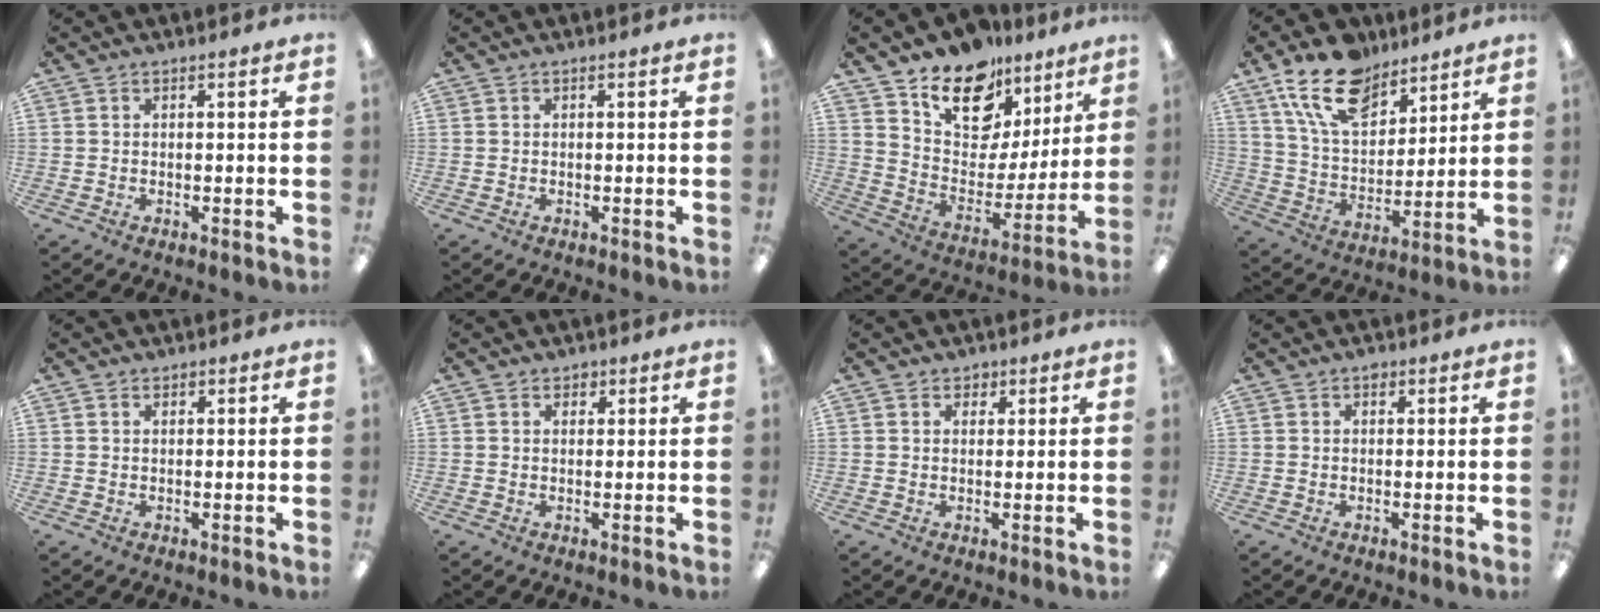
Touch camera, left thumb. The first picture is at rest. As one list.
[{"total": 0.0}, {"total": 15.9, "force": [11.1, 9.5, 6.1], "torque": [-0.106, -0.075, 0.206]}, {"total": 17.0, "force": [11.5, 9.2, 8.4], "torque": [-0.159, -0.048, 0.214]}, {"total": 1.0, "force": [0.6, 0.6, 0.4], "torque": [-0.007, 0.002, 0.012]}, {"total": 1.7, "force": [1.0, 1.3, 0.5], "torque": [-0.003, -0.002, 0.017]}, {"total": 2.0, "force": [1.2, 1.6, 0.6], "torque": [-0.005, 0.000, 0.019]}, {"total": 1.2, "force": [0.7, 0.8, 0.6], "torque": [-0.005, -0.001, 0.011]}]